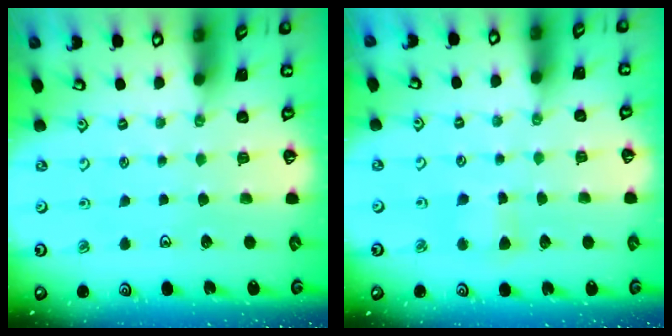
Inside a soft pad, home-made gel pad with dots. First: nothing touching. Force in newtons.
{"total": 3.6, "press": 3.5, "slide": 0.7}